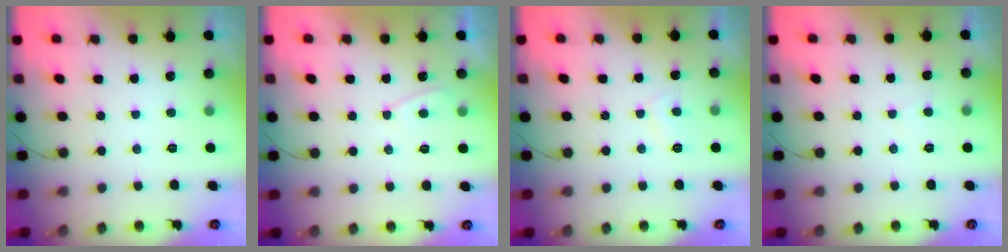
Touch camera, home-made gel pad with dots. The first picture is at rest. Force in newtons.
{"total": 2.9, "press": 2.9, "slide": 0.3}
{"total": 1.9, "press": 1.8, "slide": 0.4}
{"total": 3.0, "press": 3.0, "slide": 0.3}